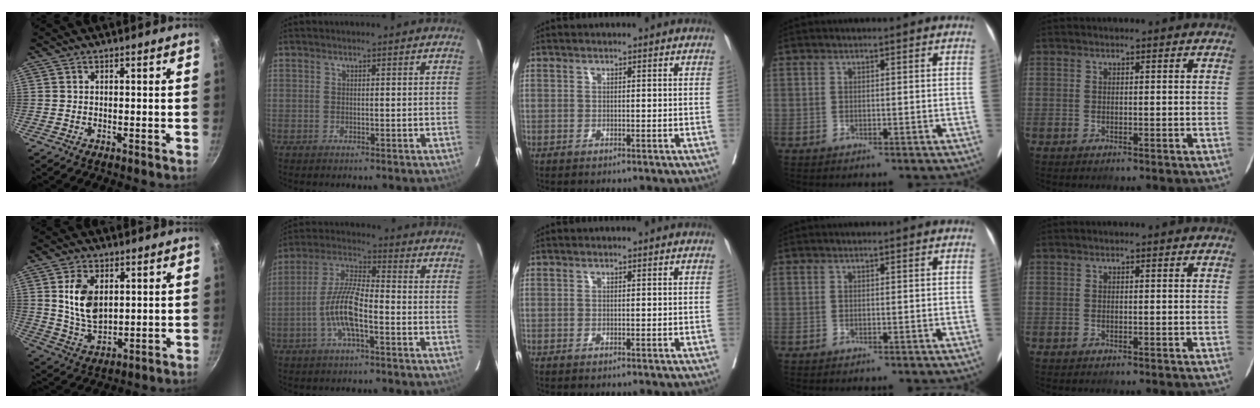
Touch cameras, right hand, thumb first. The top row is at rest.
{"thumb": {"total": 10.0, "force": [2.5, 6.1, 7.5], "torque": [-0.123, -0.019, 0.058]}, "index": {"total": 9.4, "force": [-3.0, 2.1, 8.7], "torque": [-0.182, 0.011, -0.059]}}